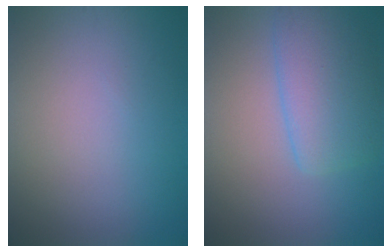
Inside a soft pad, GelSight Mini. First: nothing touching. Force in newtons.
{"total": 4.6, "press": 4.6, "slide": 0.3}